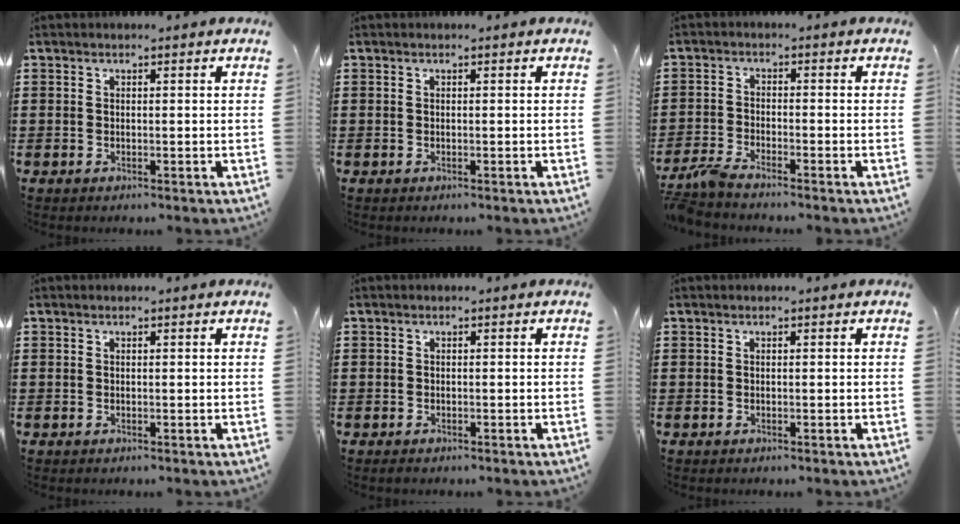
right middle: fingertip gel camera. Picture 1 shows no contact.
{"total": 0.0}
{"total": 3.4, "force": [-3.1, 0.2, 1.4], "torque": [-0.047, -0.007, -0.067]}
{"total": 0.0}
{"total": 0.6, "force": [-0.4, 0.4, 0.1], "torque": [-0.002, 0.002, -0.010]}
{"total": 0.0}